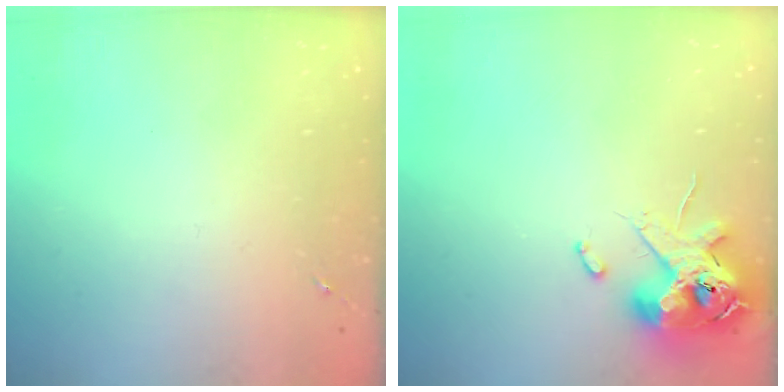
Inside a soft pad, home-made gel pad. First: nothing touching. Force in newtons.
{"total": 12.6, "press": 12.4, "slide": 2.1}